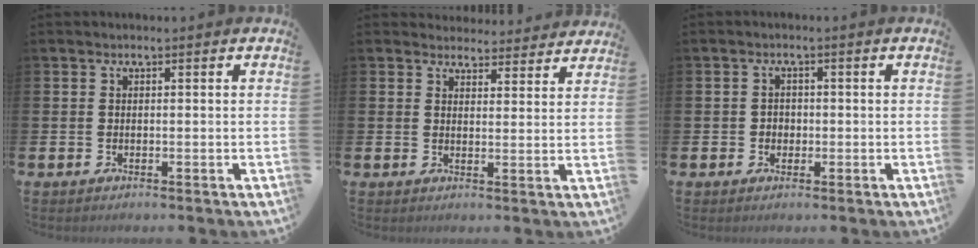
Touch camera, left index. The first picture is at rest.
{"total": 4.0, "force": [3.9, 1.0, -0.1], "torque": [0.003, -0.026, 0.070]}
{"total": 1.5, "force": [-0.2, 1.4, 0.4], "torque": [0.003, 0.003, -0.008]}